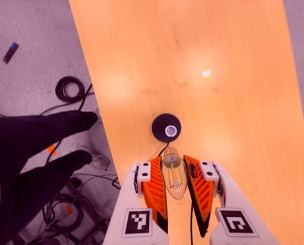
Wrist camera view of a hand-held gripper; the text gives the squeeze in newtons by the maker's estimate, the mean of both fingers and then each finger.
{"total": 20.0, "left": 22.3, "right": 17.8}